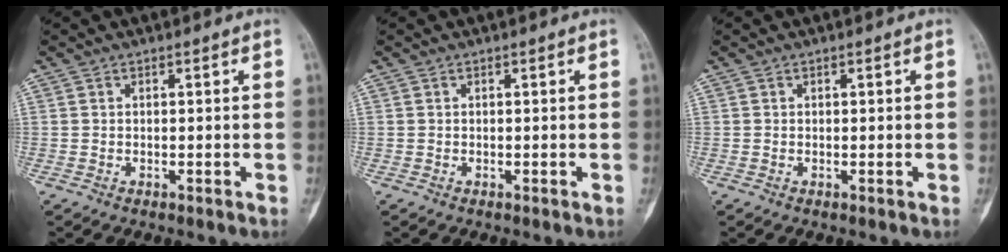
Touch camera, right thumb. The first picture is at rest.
{"total": 0.0}
{"total": 0.0}